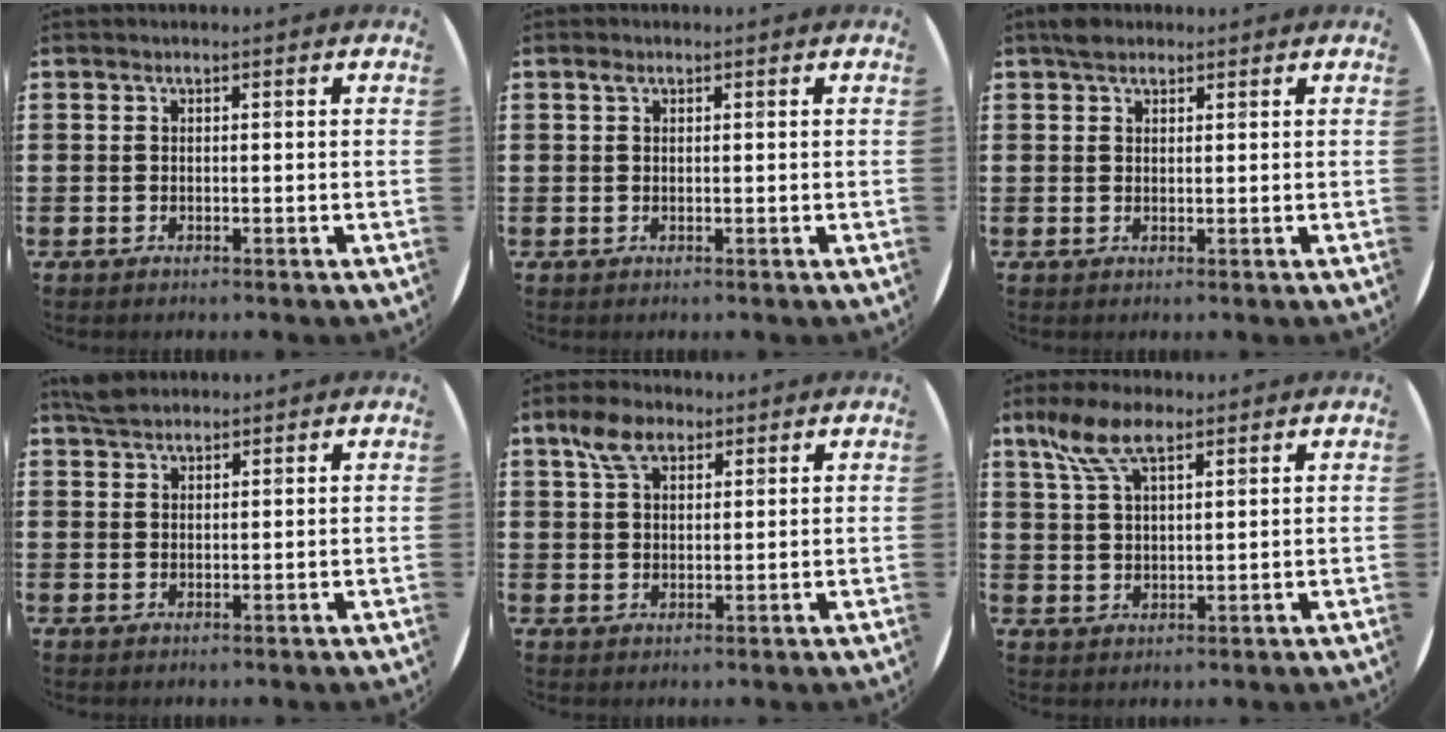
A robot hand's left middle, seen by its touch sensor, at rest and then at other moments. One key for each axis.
{"total": 0.7, "fx": 0.4, "fy": 0.5, "fz": 0.3, "tx": 0.000, "ty": 0.000, "tz": 0.005}
{"total": 1.9, "fx": 1.6, "fy": 0.9, "fz": 0.5, "tx": -0.006, "ty": 0.002, "tz": 0.030}
{"total": 2.4, "fx": 2.3, "fy": 0.8, "fz": 0.5, "tx": -0.006, "ty": 0.002, "tz": 0.043}
{"total": 5.7, "fx": 3.7, "fy": 3.2, "fz": 3.0, "tx": -0.063, "ty": 0.009, "tz": 0.066}
{"total": 7.1, "fx": 4.5, "fy": 3.0, "fz": 4.6, "tx": -0.101, "ty": 0.003, "tz": 0.083}